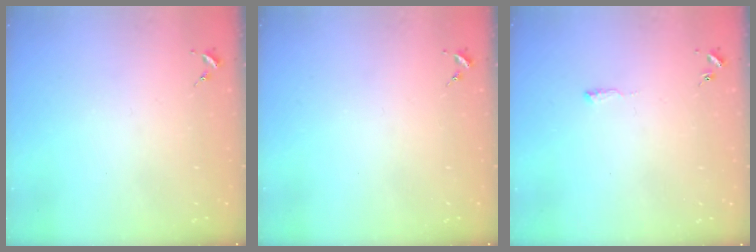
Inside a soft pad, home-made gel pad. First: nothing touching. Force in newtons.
{"total": 0.0}
{"total": 4.1, "press": 4.1, "slide": 0.5}